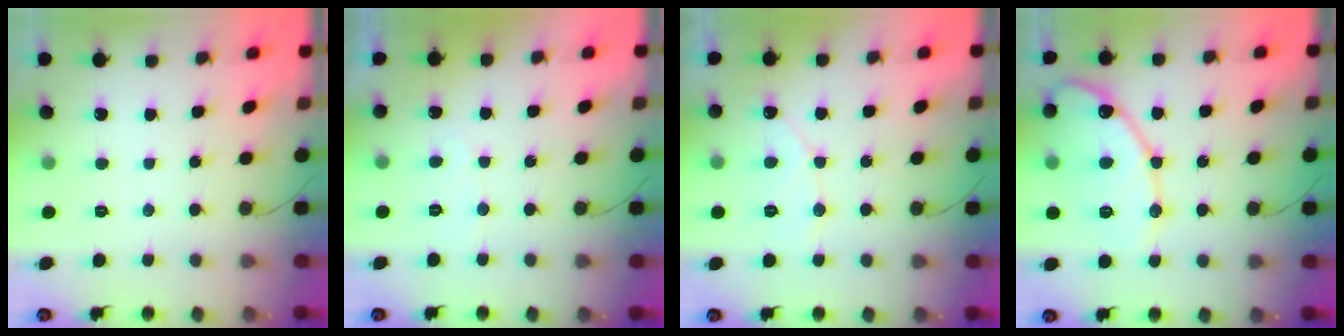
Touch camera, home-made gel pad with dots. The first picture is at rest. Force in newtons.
{"total": 2.9, "press": 2.9, "slide": 0.2}
{"total": 6.4, "press": 6.3, "slide": 0.4}
{"total": 14.7, "press": 14.6, "slide": 1.0}